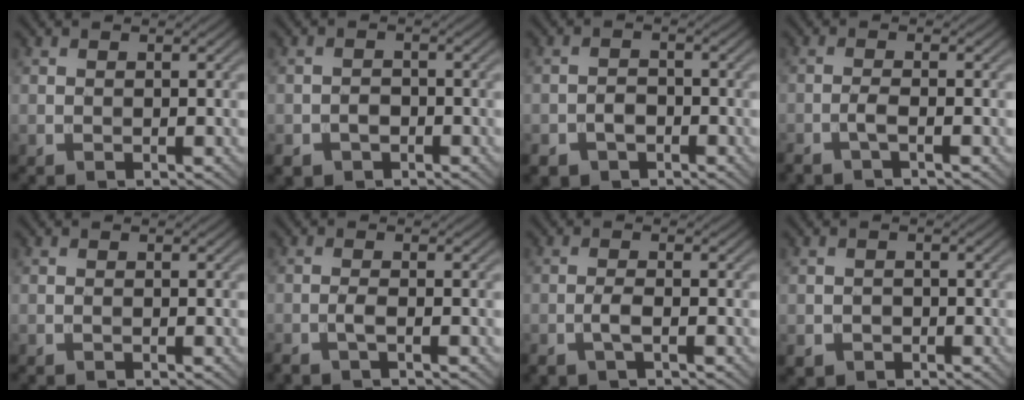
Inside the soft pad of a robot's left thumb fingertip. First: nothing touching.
{"total": 2.7, "force": [-1.5, 1.9, 1.2], "torque": [-0.021, -0.003, -0.031]}
{"total": 3.4, "force": [-2.0, 2.3, 1.5], "torque": [-0.025, -0.001, -0.043]}
{"total": 2.0, "force": [-1.2, 0.2, 1.6], "torque": [-0.036, 0.006, -0.032]}
{"total": 0.0}
{"total": 1.7, "force": [-0.9, 0.1, 1.4], "torque": [-0.033, 0.006, -0.026]}
{"total": 2.2, "force": [-1.0, 0.5, 1.9], "torque": [-0.043, 0.004, -0.025]}
{"total": 1.8, "force": [-1.0, 1.5, 0.4], "torque": [-0.005, -0.006, -0.021]}